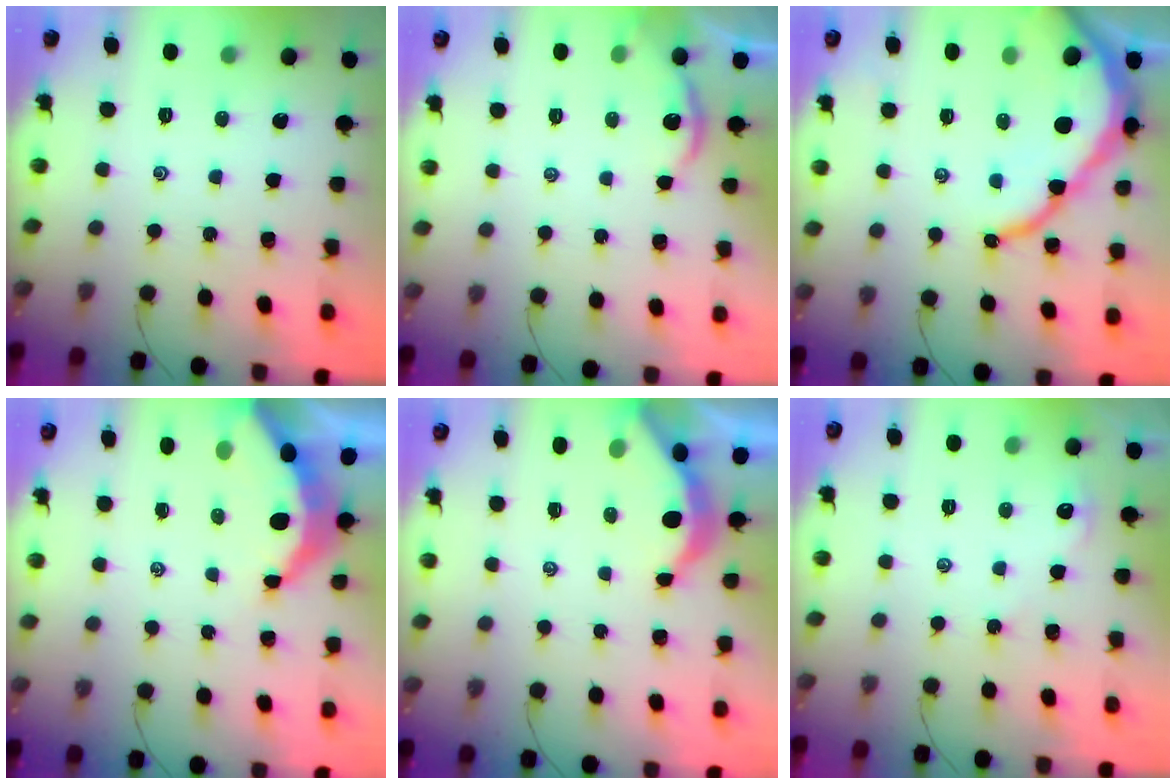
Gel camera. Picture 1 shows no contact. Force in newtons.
{"total": 2.9, "press": 2.9, "slide": 0.1}
{"total": 13.8, "press": 13.7, "slide": 1.5}
{"total": 6.6, "press": 6.5, "slide": 0.8}
{"total": 4.4, "press": 4.4, "slide": 0.6}
{"total": 2.9, "press": 2.9, "slide": 0.4}